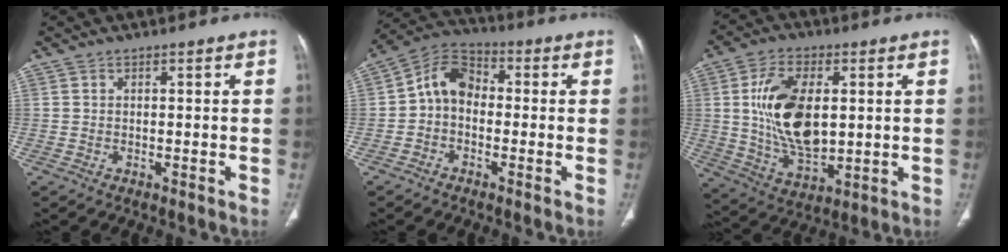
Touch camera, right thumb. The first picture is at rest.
{"total": 8.1, "force": [-0.7, 6.1, 5.3], "torque": [-0.074, 0.030, -0.033]}
{"total": 16.5, "force": [2.2, 9.0, 13.6], "torque": [-0.242, -0.013, 0.050]}